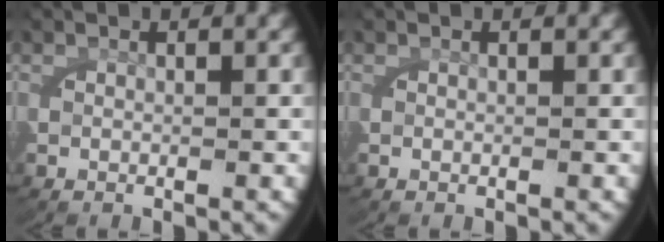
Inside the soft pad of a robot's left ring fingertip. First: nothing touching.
{"total": 0.0}